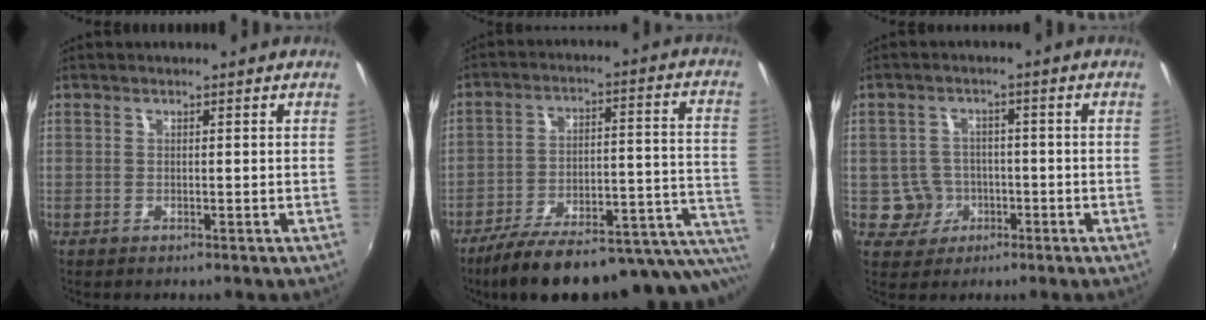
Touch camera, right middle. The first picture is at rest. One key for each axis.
{"total": 25.3, "fx": -18.0, "fy": 7.0, "fz": 16.3, "tx": -0.220, "ty": -0.030, "tz": -0.241}
{"total": 4.7, "fx": -1.5, "fy": 4.5, "fz": 0.6, "tx": -0.022, "ty": 0.013, "tz": -0.014}